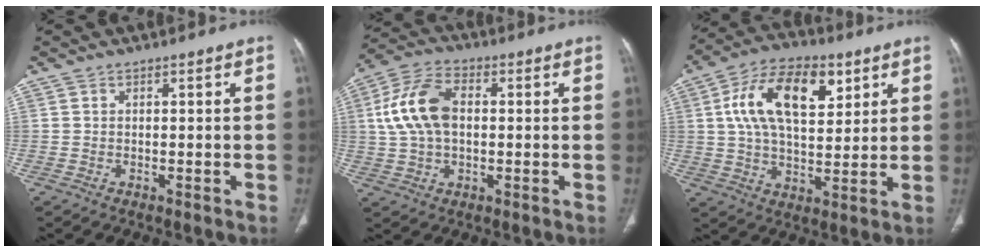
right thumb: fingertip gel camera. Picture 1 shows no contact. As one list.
[{"total": 12.1, "force": [1.3, 7.5, 9.4], "torque": [-0.188, 0.023, 0.021]}, {"total": 17.3, "force": [6.0, 9.4, 13.2], "torque": [-0.208, -0.003, 0.101]}]